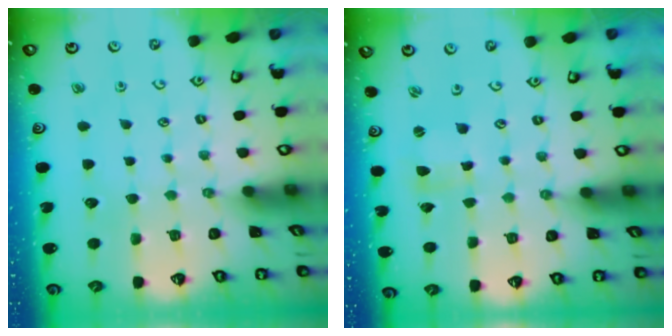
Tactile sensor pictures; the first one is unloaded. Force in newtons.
{"total": 0.8, "press": 0.8, "slide": 0.1}